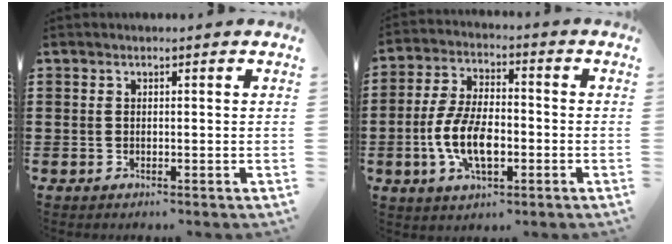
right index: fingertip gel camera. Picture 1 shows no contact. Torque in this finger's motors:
{"motor_torque": [1.07, 1.07, 0.28, 0.01]}